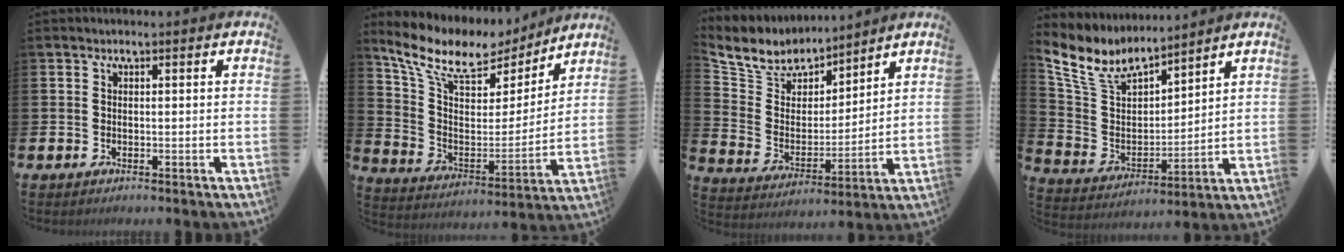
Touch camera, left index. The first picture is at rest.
{"total": 10.6, "force": [8.7, 4.4, 4.0], "torque": [-0.123, -0.050, 0.151]}
{"total": 7.7, "force": [7.2, 2.6, 0.7], "torque": [-0.064, -0.056, 0.130]}
{"total": 8.4, "force": [7.2, 3.3, 2.7], "torque": [-0.097, -0.038, 0.129]}